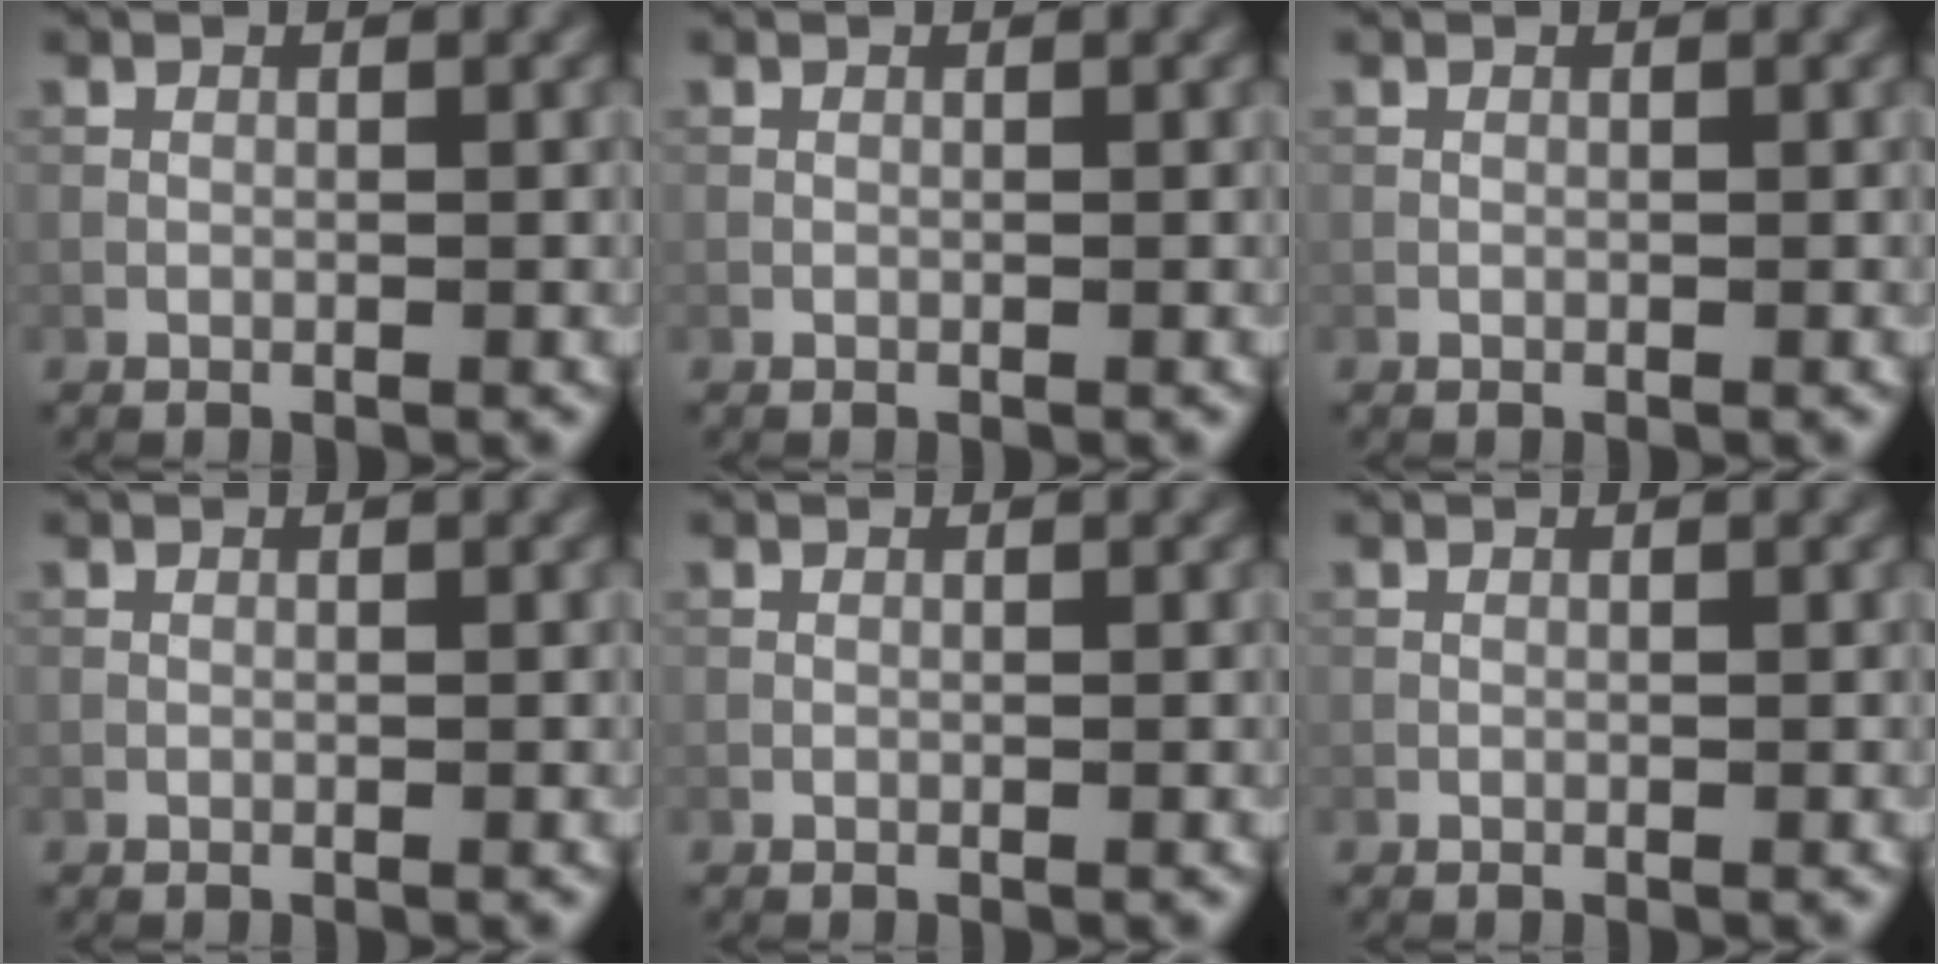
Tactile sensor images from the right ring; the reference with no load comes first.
{"total": 0.0}
{"total": 0.0}
{"total": 0.0}
{"total": 0.0}
{"total": 0.0}